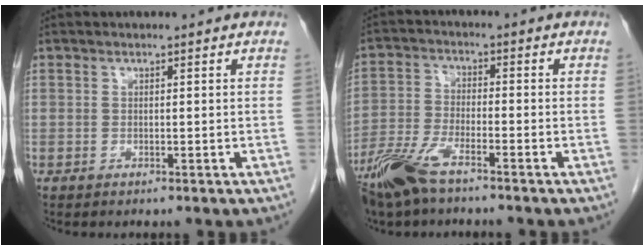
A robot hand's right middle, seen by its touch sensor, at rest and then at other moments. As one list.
[{"total": 8.3, "force": [-6.1, 2.2, 5.2], "torque": [-0.117, -0.016, -0.121]}]